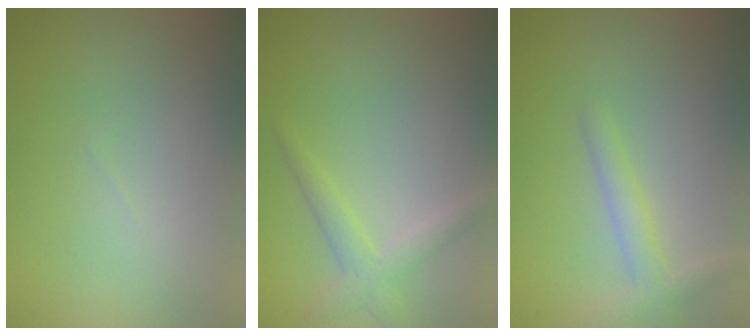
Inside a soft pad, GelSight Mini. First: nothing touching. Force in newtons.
{"total": 3.3, "press": 3.3, "slide": 0.2}
{"total": 2.2, "press": 2.2, "slide": 0.2}